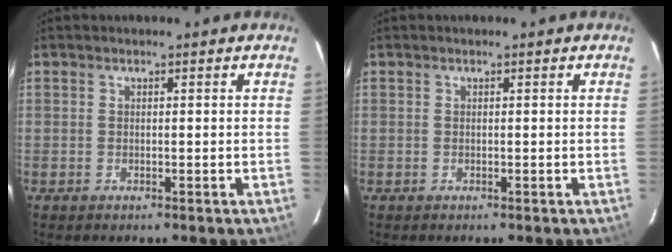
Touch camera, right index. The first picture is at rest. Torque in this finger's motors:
{"motor_torque": [0.00, 0.00, 0.00, 0.00]}